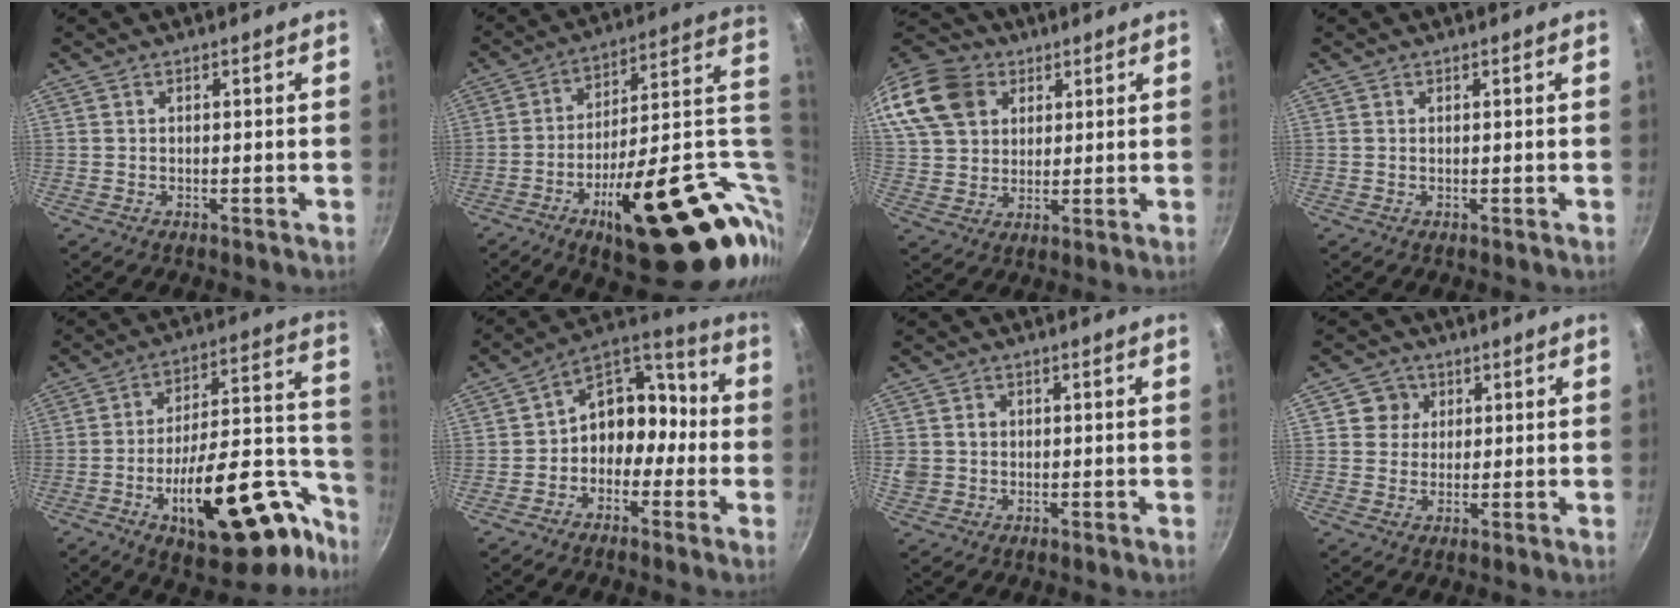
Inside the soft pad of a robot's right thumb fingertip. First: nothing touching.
{"total": 32.9, "force": [-4.2, 13.3, 29.8], "torque": [-0.377, 0.007, -0.043]}
{"total": 19.5, "force": [8.5, 14.7, 9.5], "torque": [-0.207, 0.018, 0.160]}
{"total": 0.0}
{"total": 28.6, "force": [-13.3, 12.4, 22.0], "torque": [-0.260, 0.085, -0.187]}
{"total": 11.7, "force": [-2.4, 9.2, 6.7], "torque": [-0.050, 0.070, -0.056]}
{"total": 4.9, "force": [0.3, 4.4, 2.0], "torque": [-0.033, 0.006, 0.008]}
{"total": 4.7, "force": [1.4, 4.4, 0.7], "torque": [0.028, 0.003, 0.015]}